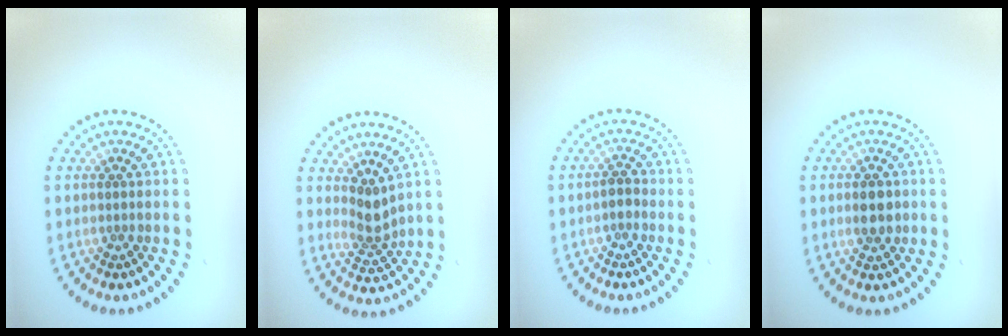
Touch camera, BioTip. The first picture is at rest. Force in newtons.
{"total": 2.4, "press": 1.8, "slide": 1.6}
{"total": 1.1, "press": 1.1, "slide": 0.4}
{"total": 2.9, "press": 2.9, "slide": 0.1}